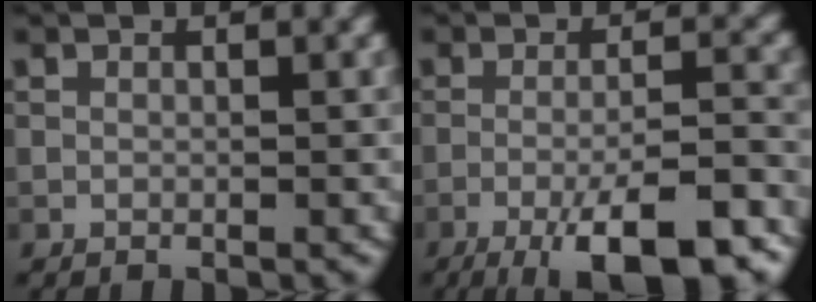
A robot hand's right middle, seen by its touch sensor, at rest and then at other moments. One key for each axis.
{"total": 9.6, "fx": -5.4, "fy": 2.2, "fz": 7.7, "tx": -0.120, "ty": -0.001, "tz": -0.085}